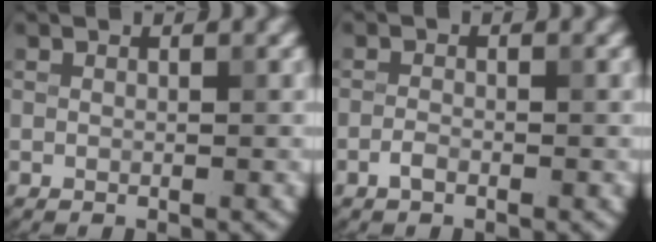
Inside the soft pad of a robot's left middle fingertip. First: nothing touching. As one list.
[{"total": 1.0, "force": [-0.7, 0.4, 0.6], "torque": [-0.014, 0.002, -0.016]}]